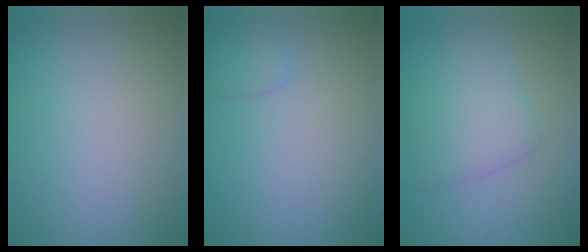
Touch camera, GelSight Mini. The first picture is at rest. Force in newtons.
{"total": 1.3, "press": 1.3, "slide": 0.1}
{"total": 3.8, "press": 3.8, "slide": 0.1}